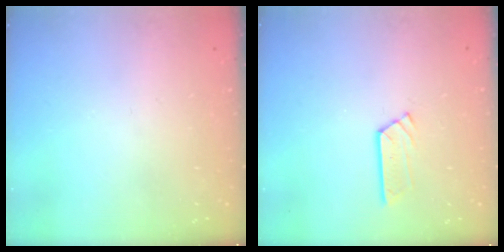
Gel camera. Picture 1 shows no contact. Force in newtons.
{"total": 3.8, "press": 3.8, "slide": 0.2}